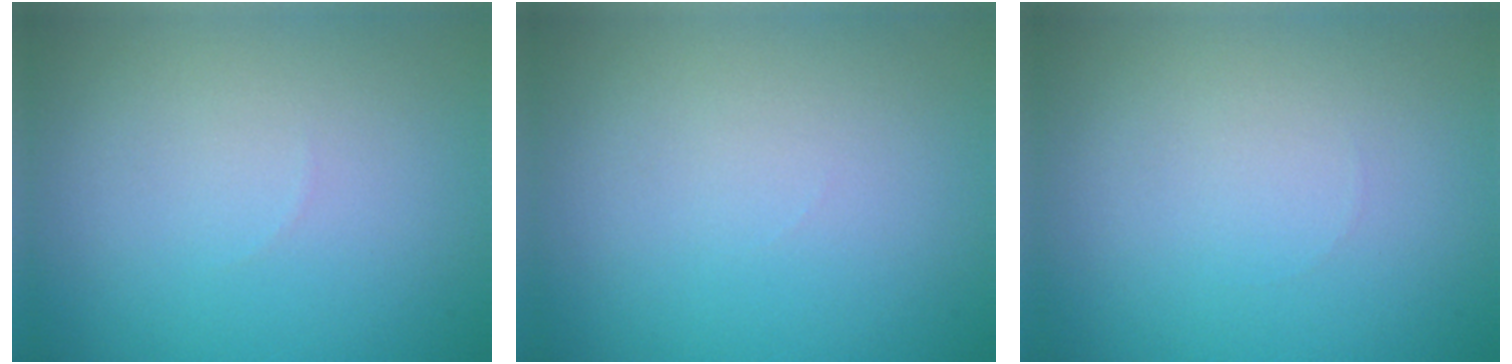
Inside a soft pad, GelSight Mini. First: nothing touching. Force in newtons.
{"total": 0.0}
{"total": 0.0}